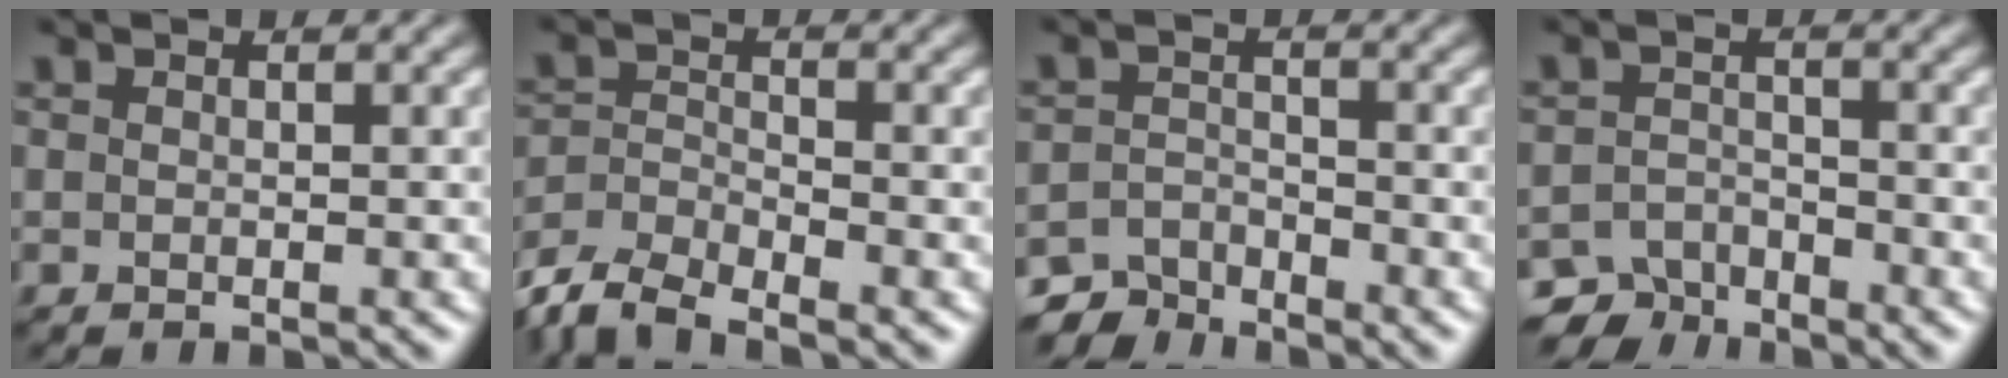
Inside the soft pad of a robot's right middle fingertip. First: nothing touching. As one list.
[{"total": 5.7, "force": [-4.9, 1.6, 2.5], "torque": [-0.052, -0.001, -0.101]}, {"total": 3.1, "force": [-3.0, 0.7, -0.2], "torque": [0.001, 0.008, -0.063]}, {"total": 3.6, "force": [-3.3, 1.4, 0.0], "torque": [0.008, -0.001, -0.060]}]